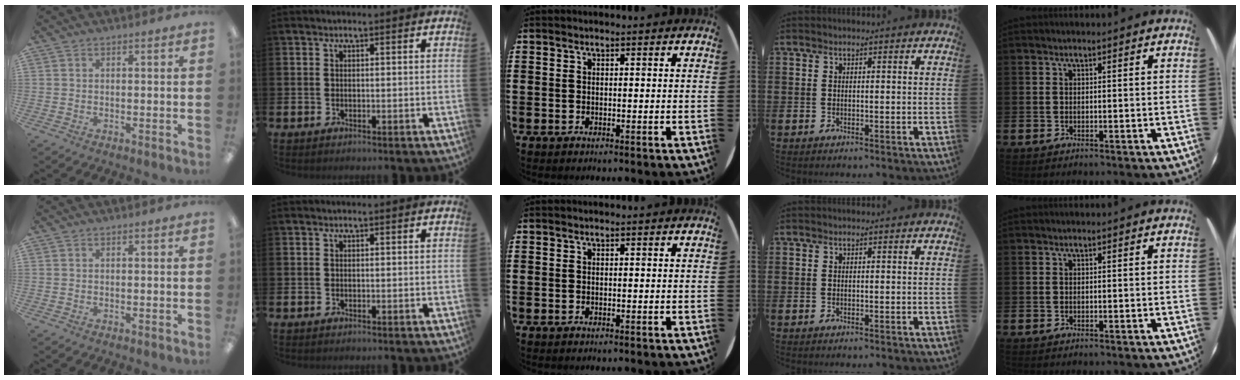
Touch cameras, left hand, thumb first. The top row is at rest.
{}